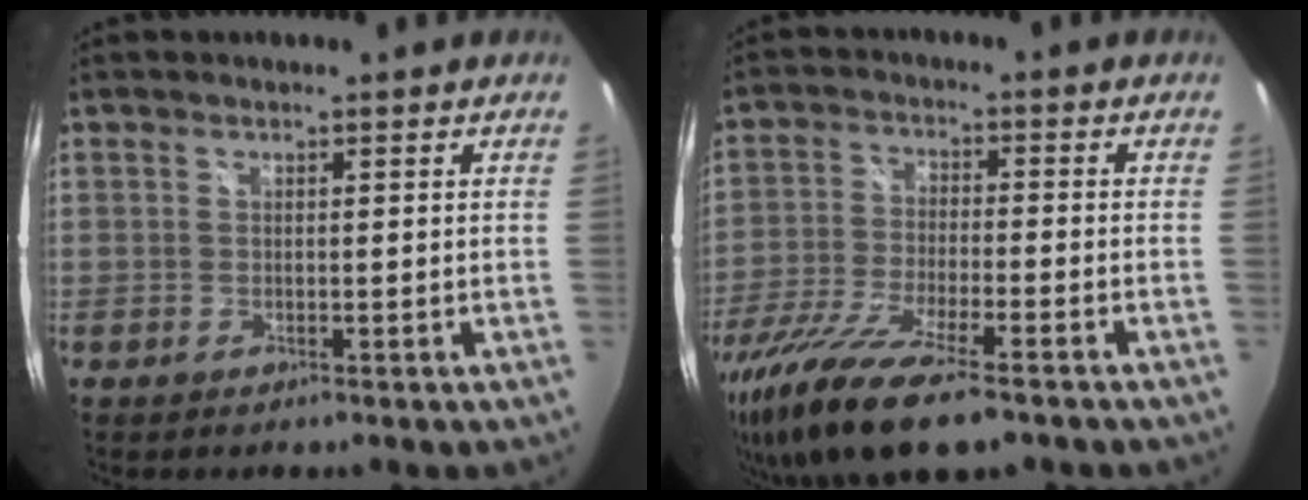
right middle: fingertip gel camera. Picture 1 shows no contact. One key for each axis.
{"total": 17.9, "fx": -12.8, "fy": 4.1, "fz": 11.9, "tx": -0.250, "ty": -0.054, "tz": -0.233}